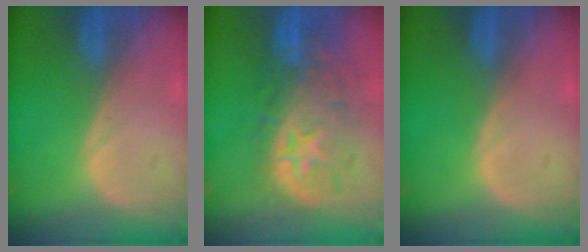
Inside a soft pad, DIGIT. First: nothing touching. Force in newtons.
{"total": 11.1, "press": 9.8, "slide": 5.2}
{"total": 0.0}